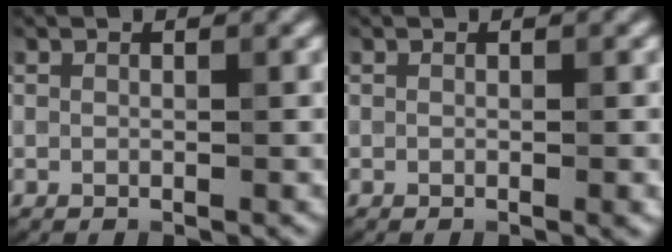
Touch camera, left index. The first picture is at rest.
{"total": 0.7, "force": [-0.2, 0.1, 0.7], "torque": [-0.007, 0.000, -0.002]}